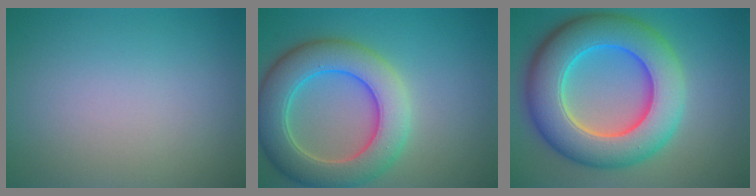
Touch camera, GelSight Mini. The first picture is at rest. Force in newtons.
{"total": 8.3, "press": 8.3, "slide": 0.3}
{"total": 11.5, "press": 11.5, "slide": 0.4}